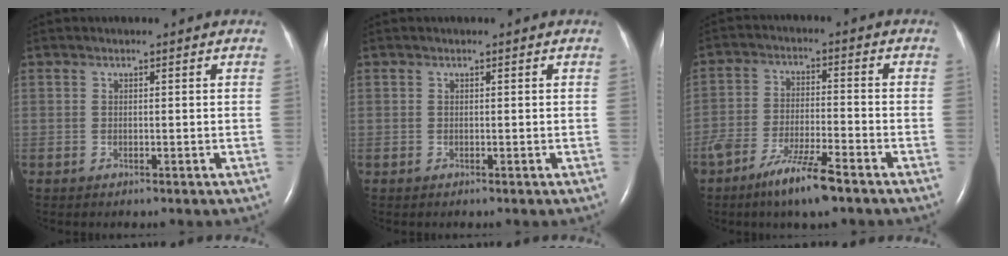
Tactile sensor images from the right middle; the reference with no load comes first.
{"total": 0.0}
{"total": 8.6, "force": [-6.0, 0.9, 6.1], "torque": [-0.120, -0.016, -0.109]}